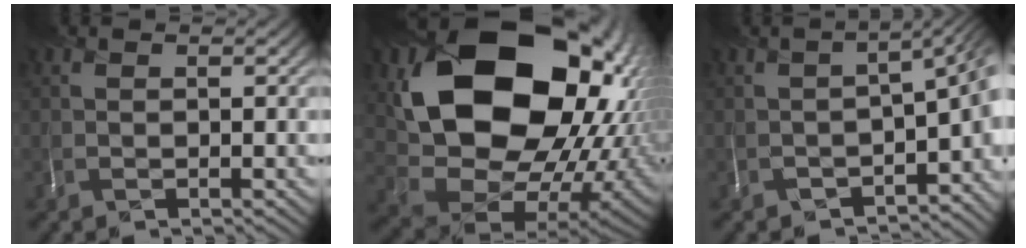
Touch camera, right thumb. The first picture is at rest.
{"total": 21.7, "force": [6.0, 16.7, 12.5], "torque": [-0.264, -0.030, 0.157]}
{"total": 7.0, "force": [-2.9, 2.8, 5.7], "torque": [-0.066, -0.017, -0.036]}